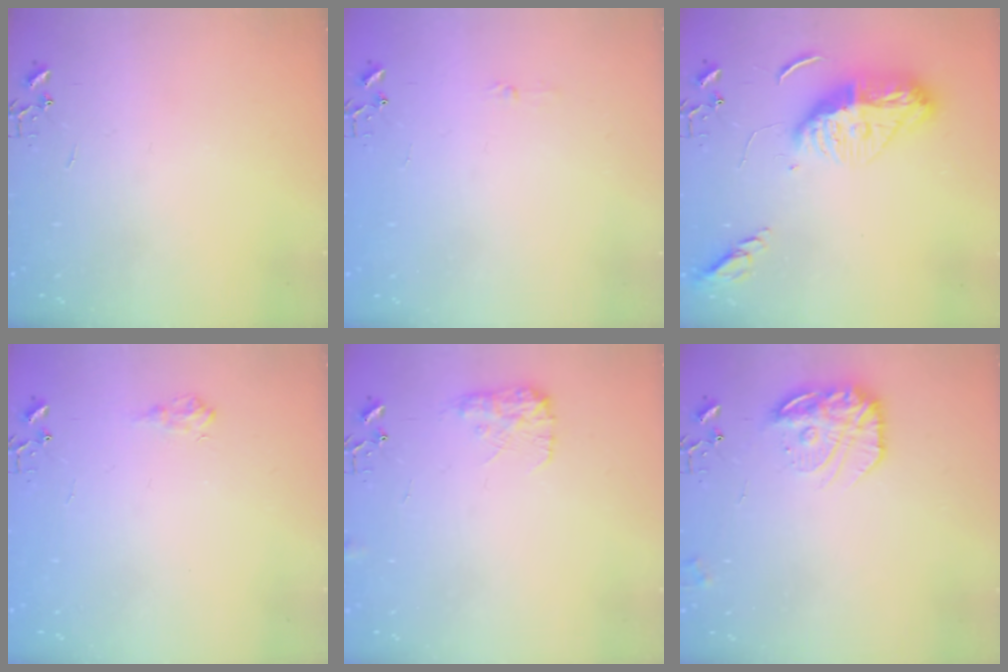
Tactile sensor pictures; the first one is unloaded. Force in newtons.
{"total": 3.5, "press": 3.5, "slide": 0.4}
{"total": 15.6, "press": 15.5, "slide": 1.6}
{"total": 6.8, "press": 6.8, "slide": 0.8}
{"total": 9.5, "press": 9.5, "slide": 0.3}
{"total": 16.4, "press": 16.3, "slide": 1.3}